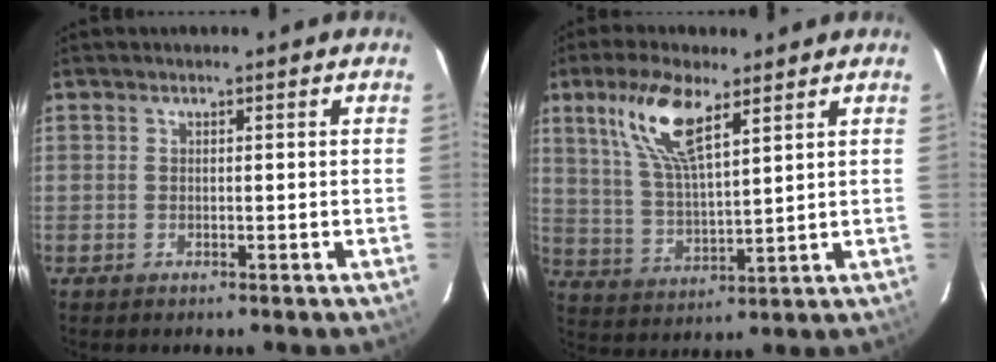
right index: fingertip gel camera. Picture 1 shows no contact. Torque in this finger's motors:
{"motor_torque": [0.34, 0.21, 0.34, 0.15]}